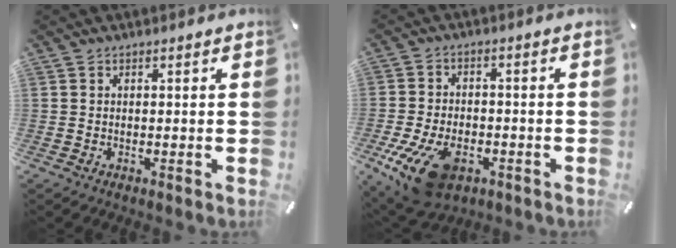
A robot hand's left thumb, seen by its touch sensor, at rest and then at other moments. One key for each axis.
{"total": 13.4, "fx": -6.0, "fy": 8.1, "fz": 8.9, "tx": -0.173, "ty": 0.020, "tz": -0.102}